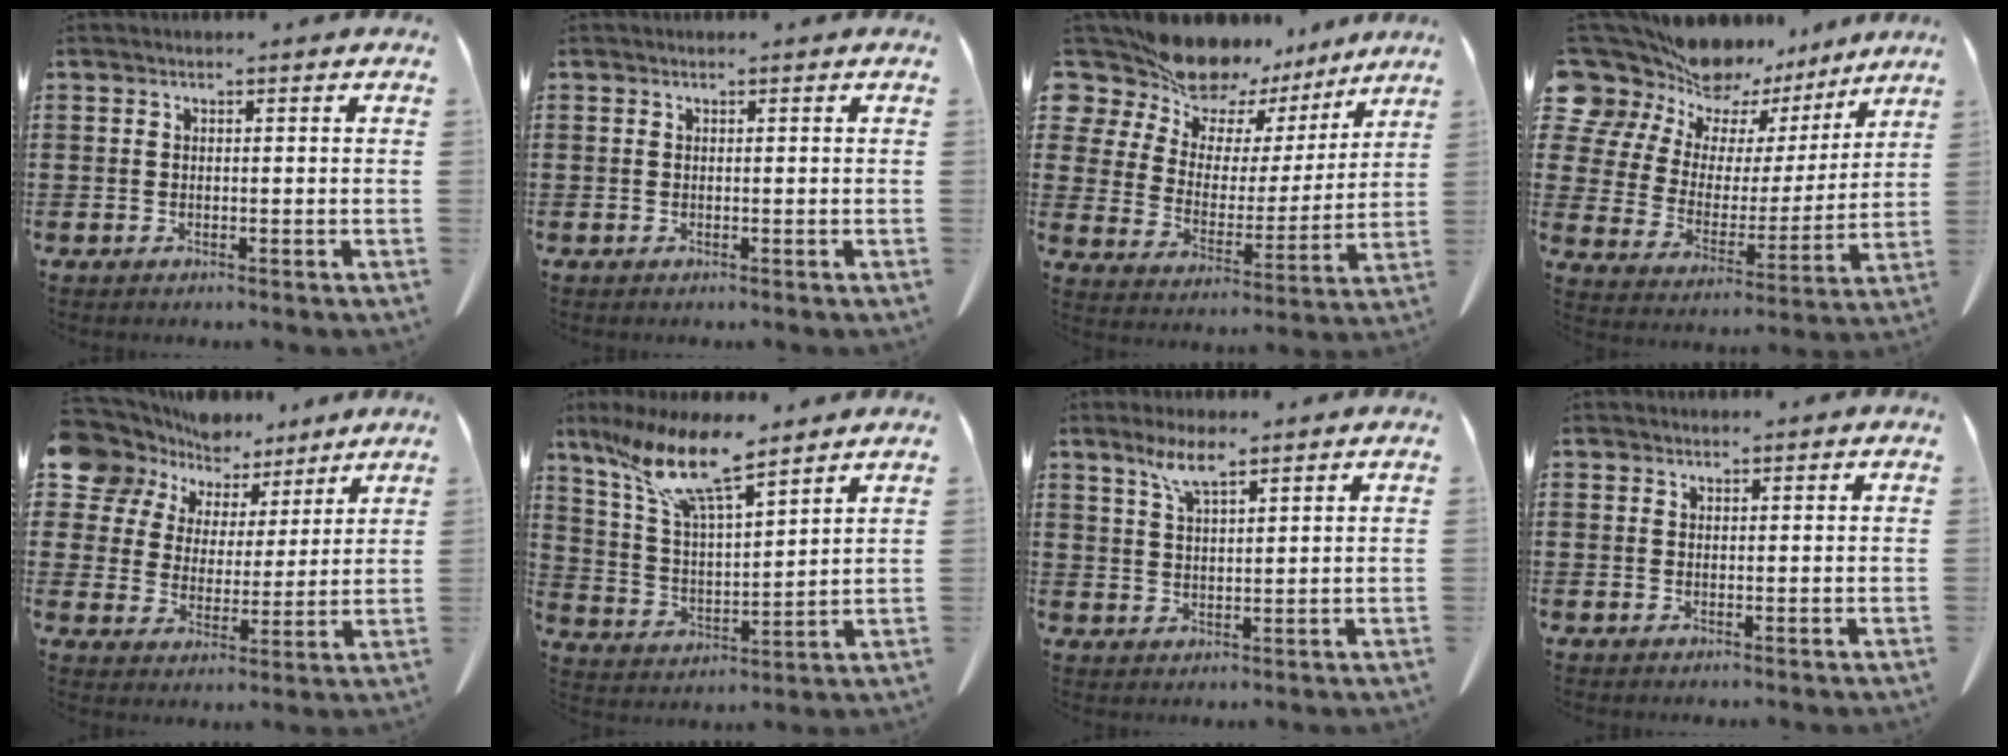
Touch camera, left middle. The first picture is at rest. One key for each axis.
{"total": 0.0}
{"total": 12.3, "fx": 11.1, "fy": 4.8, "fz": 2.2, "tx": -0.091, "ty": -0.079, "tz": 0.205}
{"total": 9.6, "fx": 8.4, "fy": 4.7, "fz": 0.6, "tx": -0.059, "ty": -0.078, "tz": 0.153}
{"total": 8.5, "fx": 6.8, "fy": 5.1, "fz": 0.9, "tx": -0.063, "ty": -0.028, "tz": 0.131}
{"total": 12.7, "fx": 9.3, "fy": 2.6, "fz": 8.3, "tx": -0.201, "ty": -0.038, "tz": 0.159}
{"total": 5.3, "fx": 3.6, "fy": 1.1, "fz": 3.7, "tx": -0.082, "ty": 0.002, "tz": 0.064}
{"total": 0.7, "fx": 0.7, "fy": 0.3, "fz": 0.0, "tx": -0.003, "ty": -0.001, "tz": 0.015}